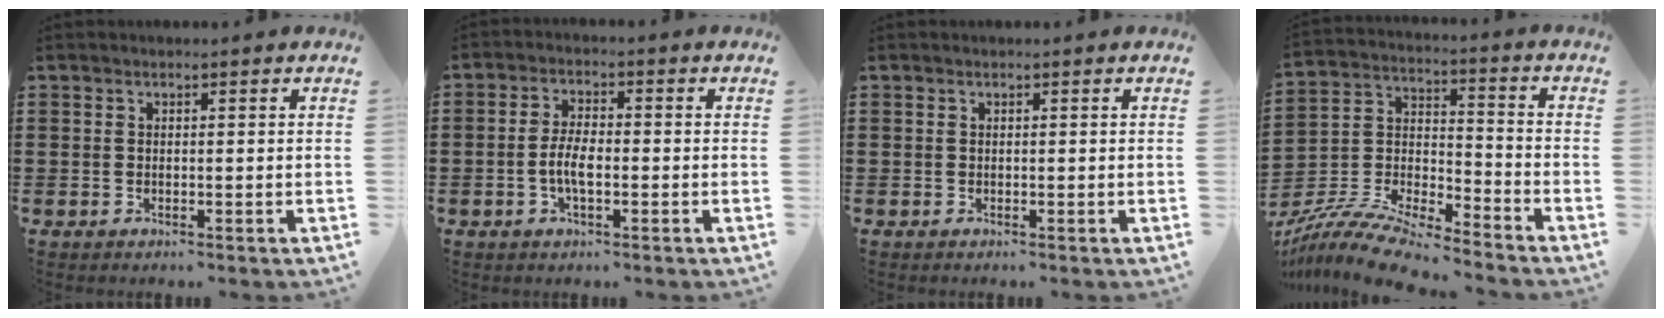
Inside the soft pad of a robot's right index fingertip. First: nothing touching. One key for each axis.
{"total": 4.6, "fx": -1.1, "fy": 1.7, "fz": 4.1, "tx": -0.099, "ty": -0.003, "tz": -0.029}
{"total": 0.0}
{"total": 10.4, "fx": -9.6, "fy": 1.1, "fz": 3.7, "tx": -0.079, "ty": 0.016, "tz": -0.193}